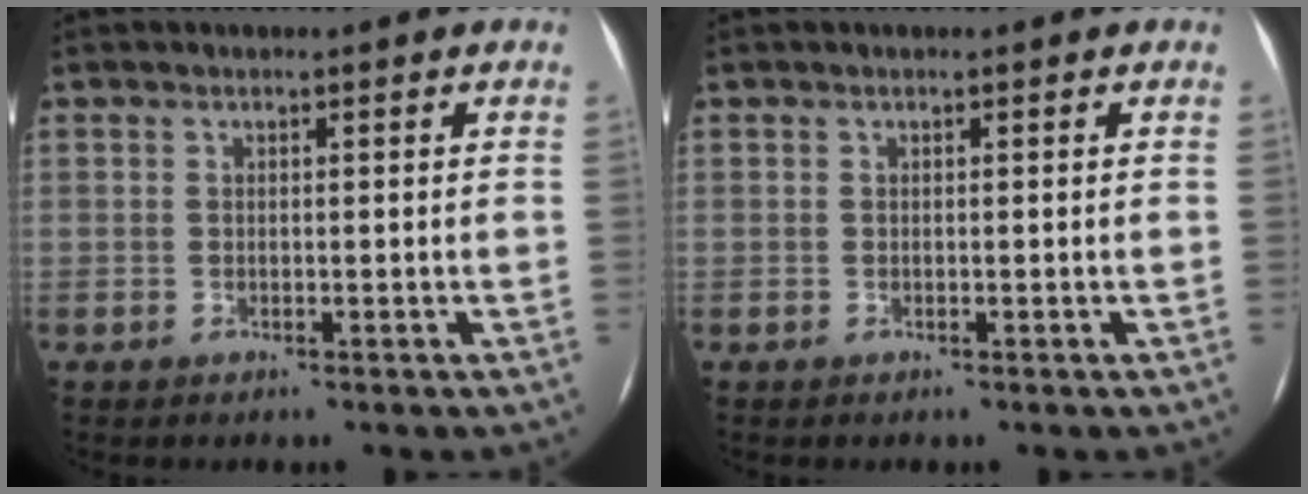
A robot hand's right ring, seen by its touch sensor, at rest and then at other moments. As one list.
[{"total": 0.0}]